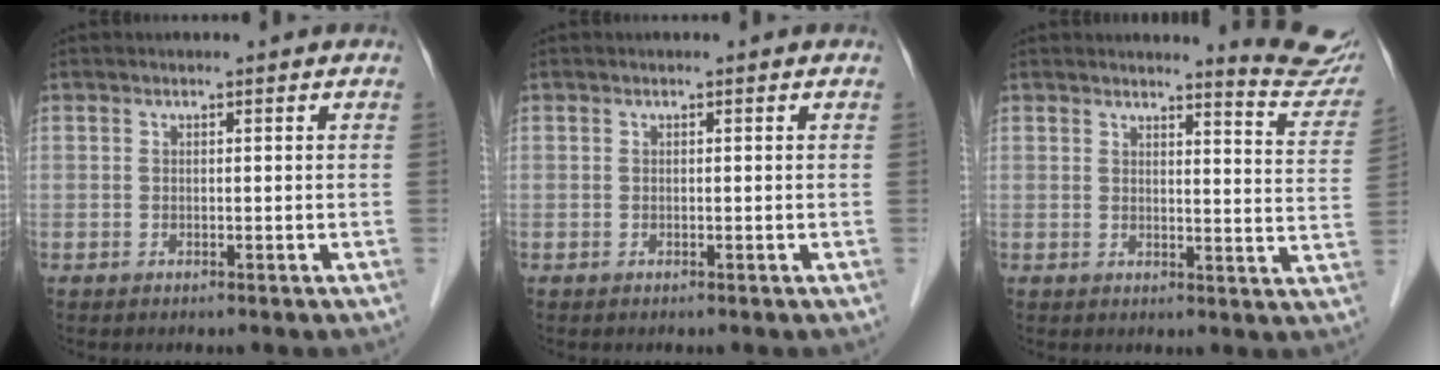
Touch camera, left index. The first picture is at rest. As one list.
[{"total": 0.0}, {"total": 8.8, "force": [8.7, -0.1, 1.5], "torque": [-0.007, -0.067, 0.079]}]